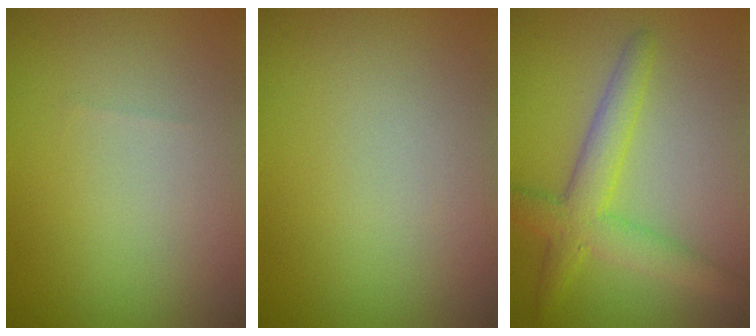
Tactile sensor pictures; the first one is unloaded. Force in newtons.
{"total": 0.0}
{"total": 4.4, "press": 4.4, "slide": 0.0}